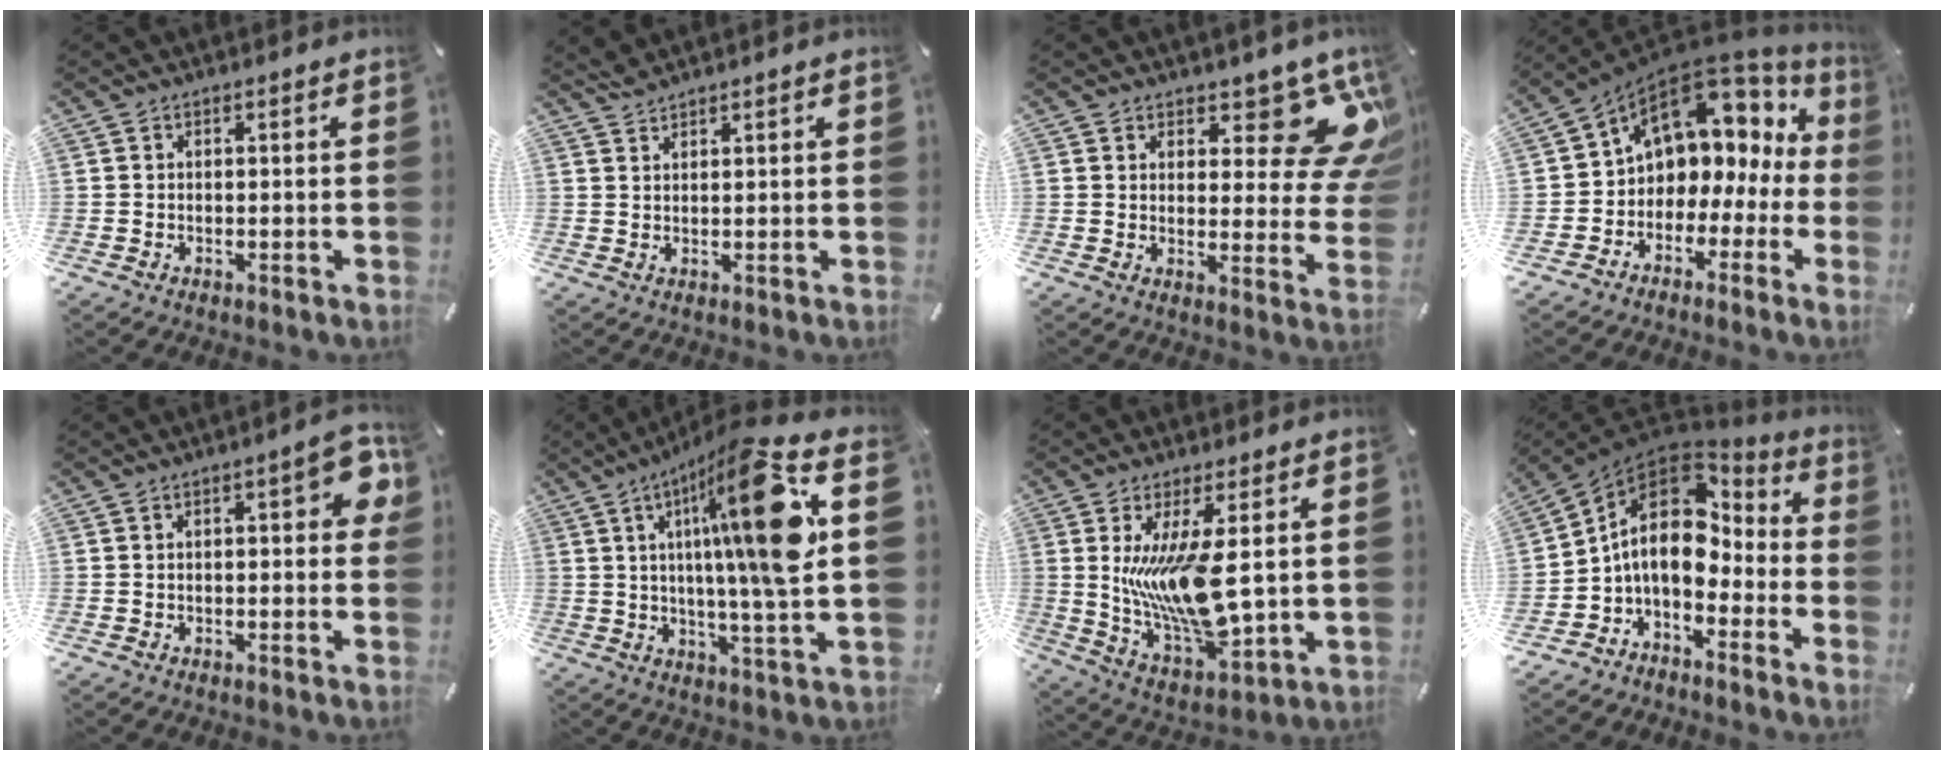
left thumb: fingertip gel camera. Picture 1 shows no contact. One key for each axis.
{"total": 1.7, "fx": 1.7, "fy": 0.0, "fz": 0.2, "tx": -0.007, "ty": -0.003, "tz": 0.033}
{"total": 12.5, "fx": 9.2, "fy": 5.2, "fz": 6.7, "tx": -0.069, "ty": -0.082, "tz": 0.159}
{"total": 8.7, "fx": 4.3, "fy": 6.8, "fz": 3.3, "tx": -0.063, "ty": -0.046, "tz": 0.074}
{"total": 8.0, "fx": 1.7, "fy": 3.3, "fz": 7.1, "tx": -0.092, "ty": -0.002, "tz": 0.023}
{"total": 22.1, "fx": 7.2, "fy": 2.3, "fz": 20.8, "tx": -0.333, "ty": -0.037, "tz": 0.089}
{"total": 15.1, "fx": 3.6, "fy": 5.0, "fz": 13.8, "tx": -0.296, "ty": -0.041, "tz": 0.055}
{"total": 13.0, "fx": 0.0, "fy": 9.7, "fz": 8.7, "tx": -0.170, "ty": 0.002, "tz": -0.002}